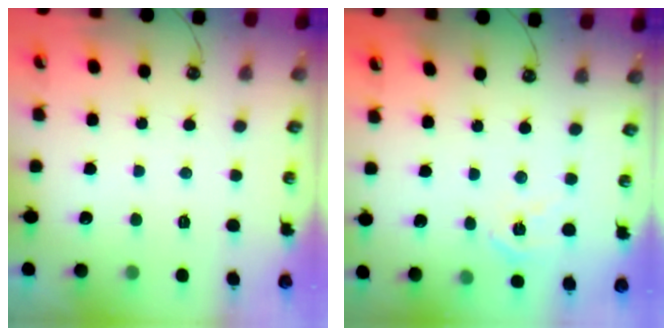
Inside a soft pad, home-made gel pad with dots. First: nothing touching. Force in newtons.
{"total": 7.2, "press": 7.1, "slide": 0.9}